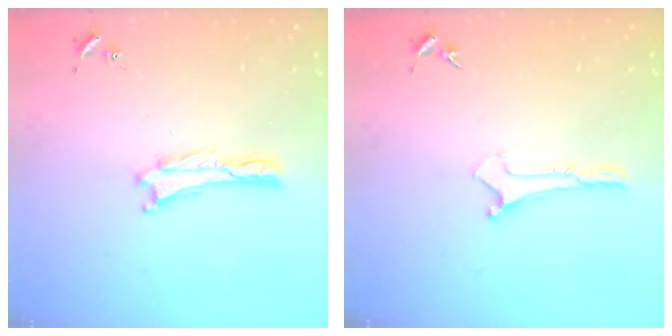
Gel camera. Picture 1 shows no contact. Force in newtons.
{"total": 0.0}